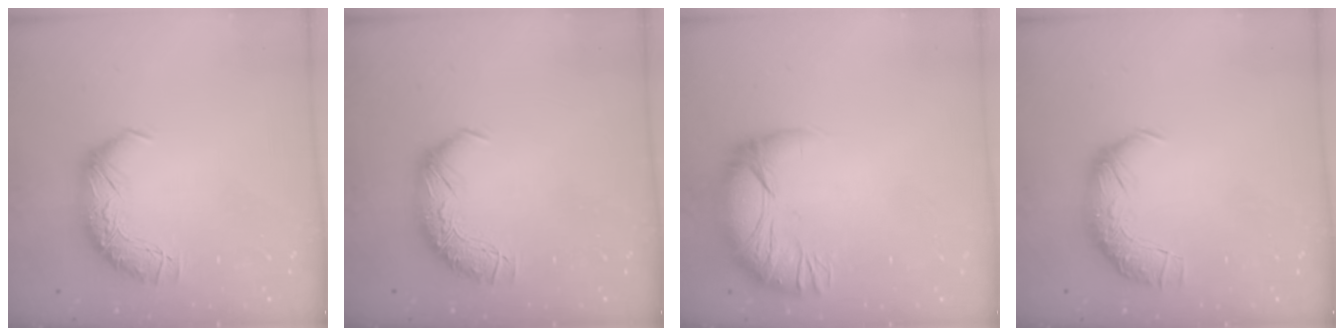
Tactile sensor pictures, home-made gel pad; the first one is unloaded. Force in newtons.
{"total": 0.0}
{"total": 3.3, "press": 1.9, "slide": 2.7}
{"total": 2.4, "press": 1.2, "slide": 2.1}